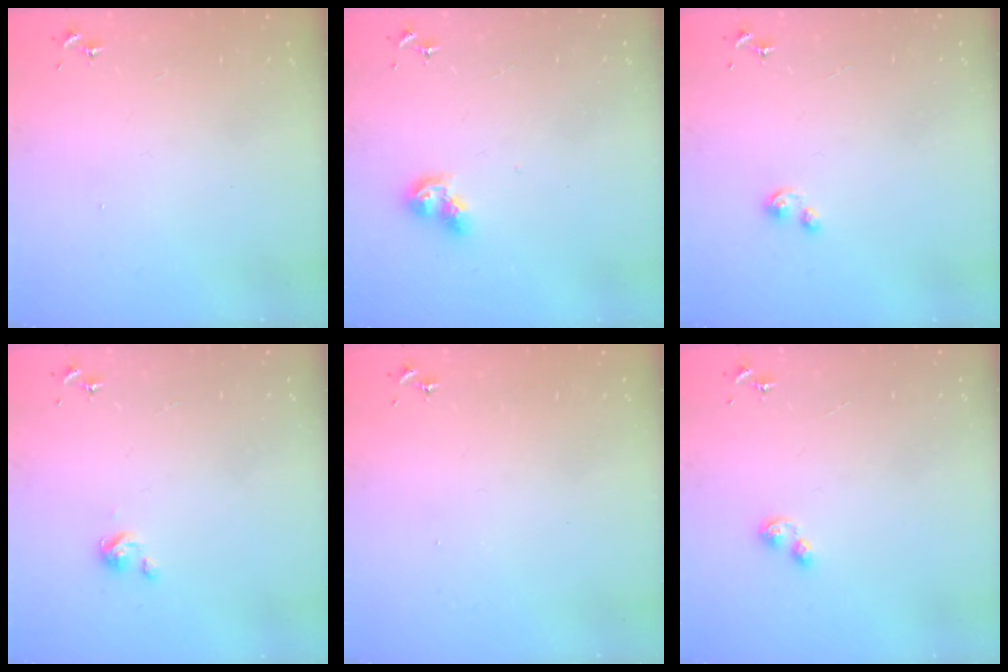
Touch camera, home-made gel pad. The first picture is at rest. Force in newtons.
{"total": 9.0, "press": 8.9, "slide": 1.0}
{"total": 3.2, "press": 3.2, "slide": 0.4}
{"total": 2.7, "press": 2.7, "slide": 0.3}
{"total": 0.0}
{"total": 5.1, "press": 5.1, "slide": 0.7}